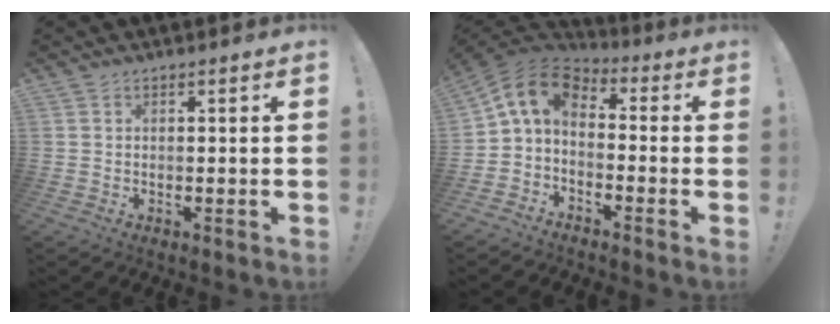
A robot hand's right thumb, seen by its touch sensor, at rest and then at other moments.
{"total": 8.0, "force": [0.8, 5.0, 6.2], "torque": [-0.132, 0.006, 0.017]}